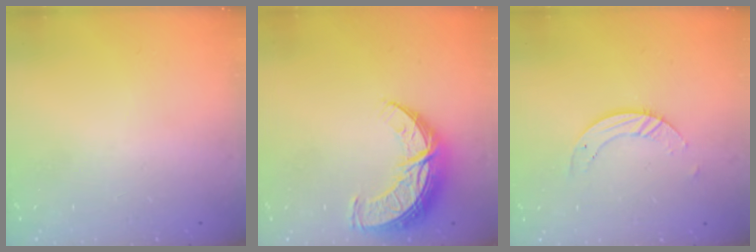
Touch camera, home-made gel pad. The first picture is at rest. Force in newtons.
{"total": 10.6, "press": 10.6, "slide": 0.9}
{"total": 4.6, "press": 4.6, "slide": 0.5}